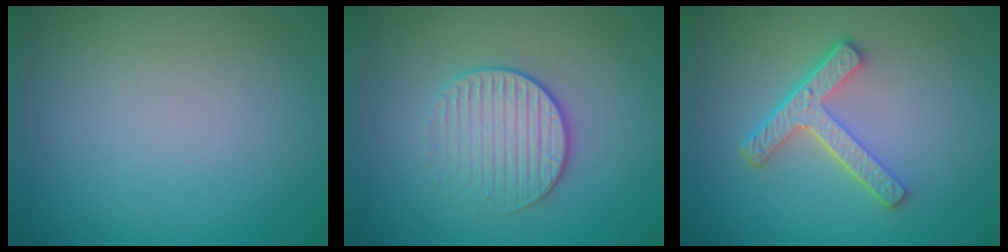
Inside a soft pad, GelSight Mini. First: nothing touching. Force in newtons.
{"total": 3.3, "press": 2.9, "slide": 1.4}
{"total": 4.5, "press": 3.3, "slide": 3.1}